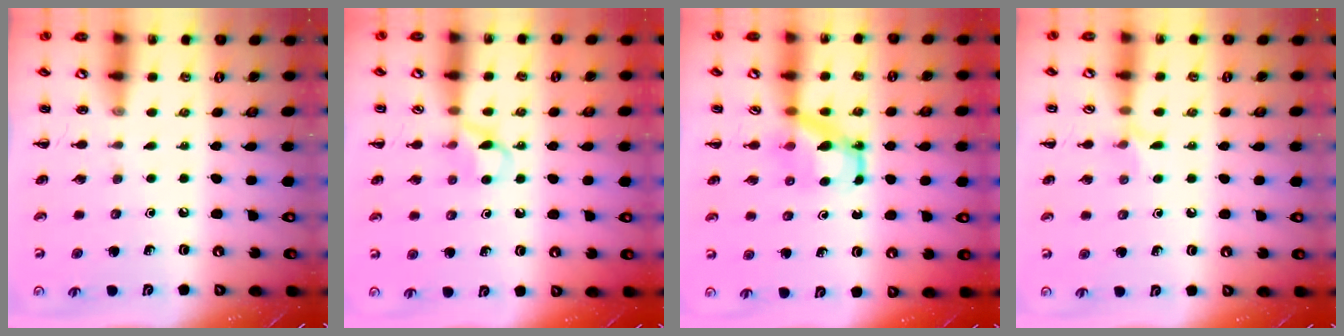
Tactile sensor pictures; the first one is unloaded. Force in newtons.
{"total": 5.3, "press": 5.1, "slide": 1.5}
{"total": 5.7, "press": 5.6, "slide": 0.7}
{"total": 6.4, "press": 5.9, "slide": 2.4}